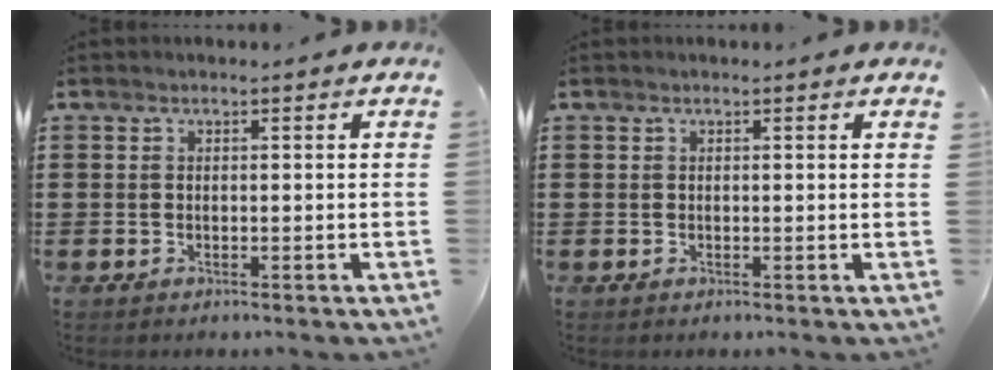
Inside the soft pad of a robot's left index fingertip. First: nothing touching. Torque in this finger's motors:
{"motor_torque": [0.26, -0.25, 0.11, 0.01]}